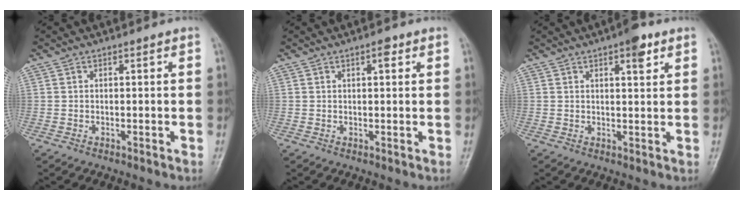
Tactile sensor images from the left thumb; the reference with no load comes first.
{"total": 1.8, "force": [0.9, 0.7, 1.4], "torque": [-0.016, 0.000, 0.009]}
{"total": 4.5, "force": [2.5, 1.4, 3.4], "torque": [-0.038, -0.009, 0.032]}